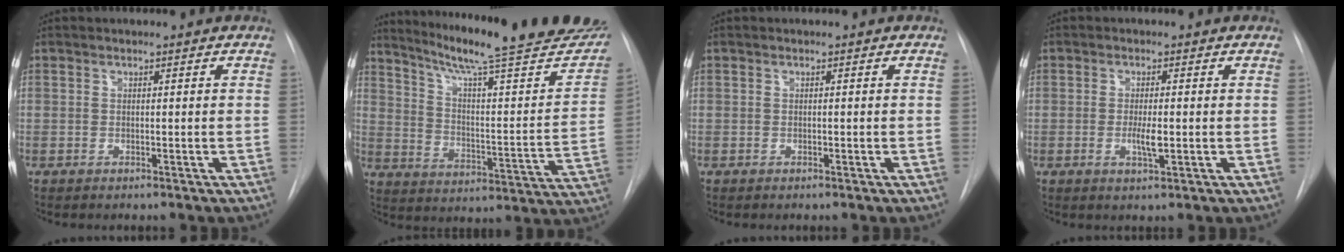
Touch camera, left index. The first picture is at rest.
{"total": 28.7, "force": [24.8, 2.3, 14.1], "torque": [-0.215, -0.078, 0.324]}
{"total": 0.0}
{"total": 3.0, "force": [-0.7, 0.6, 2.8], "torque": [-0.053, -0.006, -0.011]}